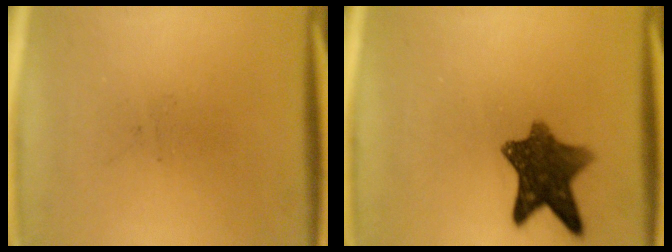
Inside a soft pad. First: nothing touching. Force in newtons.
{"total": 9.3}